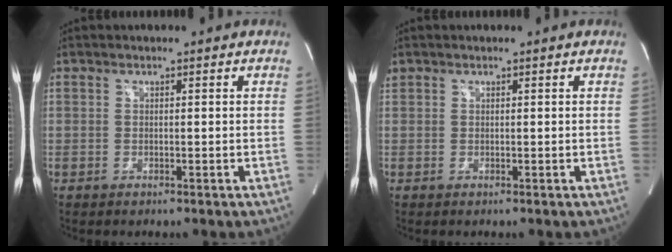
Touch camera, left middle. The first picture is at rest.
{"total": 0.8, "force": [0.6, 0.5, 0.1], "torque": [-0.006, 0.019, 0.015]}